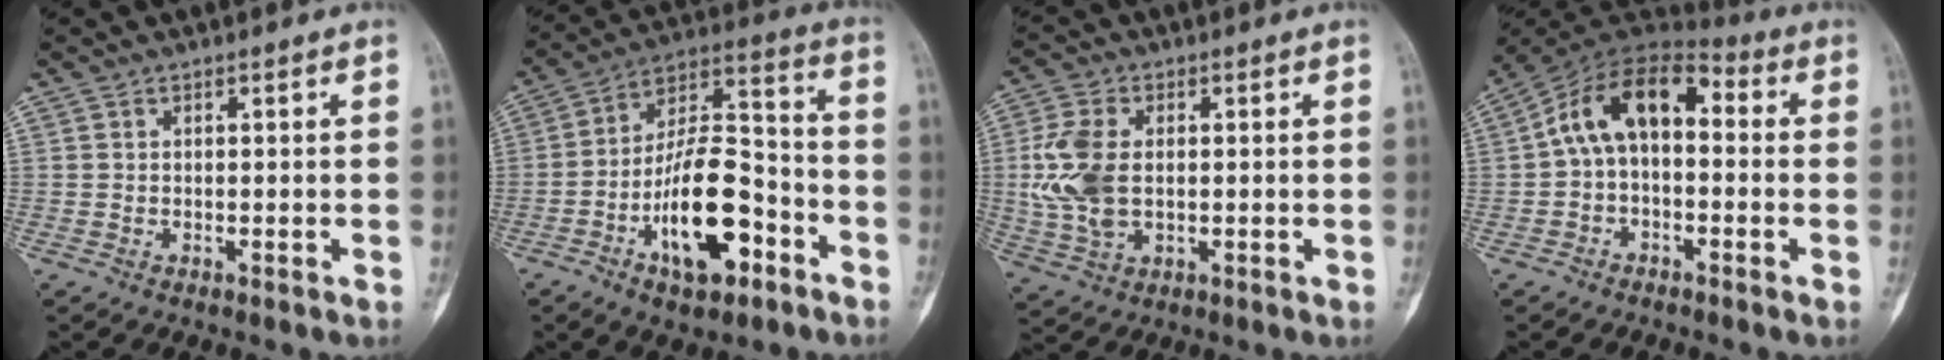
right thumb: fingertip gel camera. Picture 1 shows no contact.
{"total": 18.5, "force": [-7.6, 8.3, 14.7], "torque": [-0.236, 0.059, -0.125]}
{"total": 10.5, "force": [0.3, 6.5, 8.2], "torque": [-0.182, 0.002, 0.009]}
{"total": 12.8, "force": [0.5, 7.8, 10.1], "torque": [-0.156, 0.049, -0.008]}